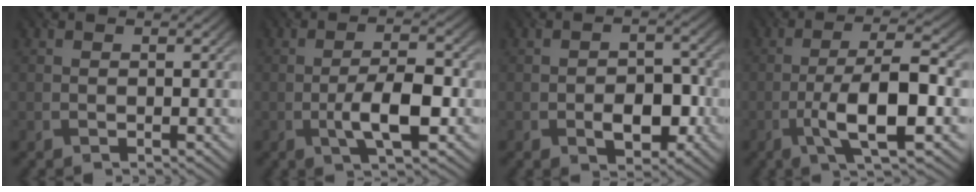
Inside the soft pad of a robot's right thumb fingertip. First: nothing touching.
{"total": 6.4, "force": [-2.1, 1.8, 5.7], "torque": [-0.102, 0.005, -0.041]}
{"total": 4.6, "force": [-1.8, 2.7, 3.2], "torque": [-0.048, -0.006, -0.027]}
{"total": 9.3, "force": [-3.1, 2.3, 8.4], "torque": [-0.142, 0.011, -0.063]}